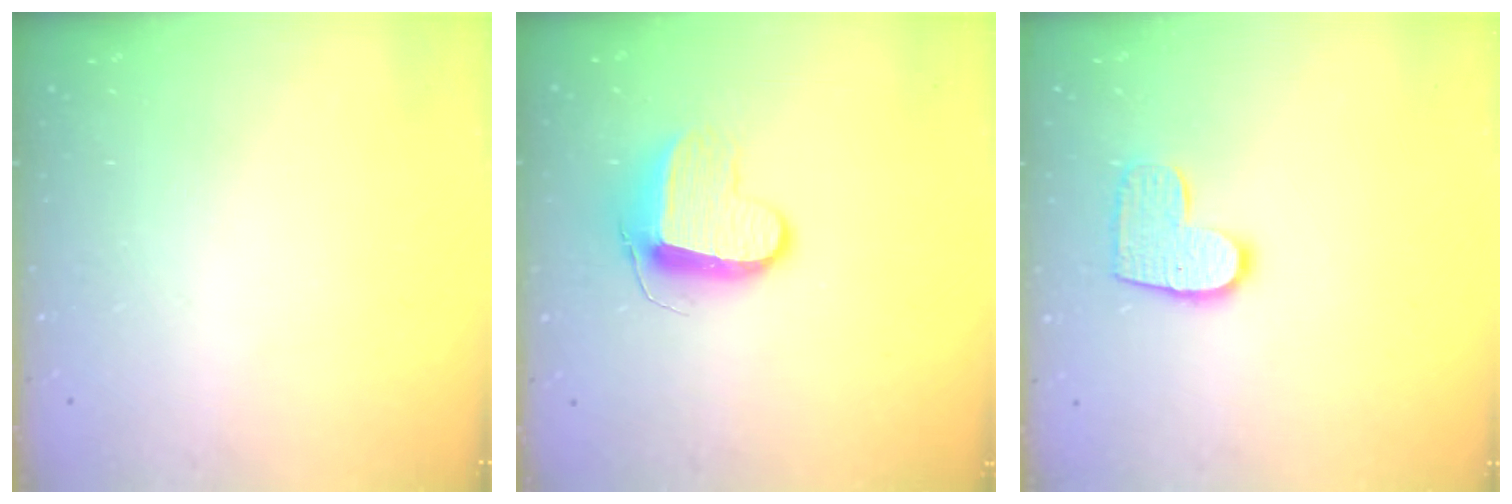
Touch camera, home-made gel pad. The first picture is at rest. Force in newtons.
{"total": 9.4, "press": 9.4, "slide": 0.2}
{"total": 9.9, "press": 9.9, "slide": 0.4}